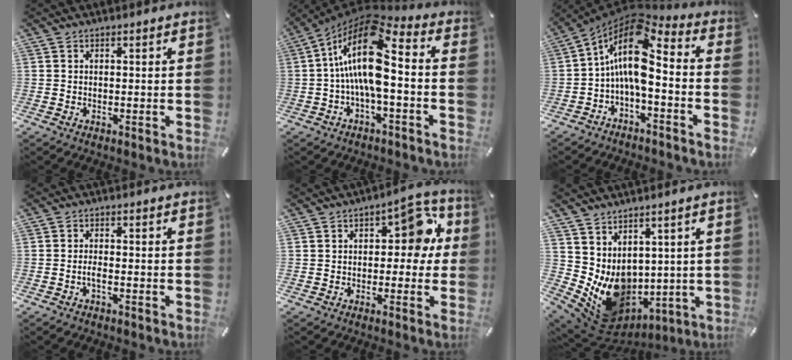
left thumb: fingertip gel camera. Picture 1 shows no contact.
{"total": 18.1, "force": [0.8, 7.7, 16.3], "torque": [-0.310, -0.013, 0.014]}
{"total": 13.6, "force": [0.4, 6.7, 11.8], "torque": [-0.232, -0.022, 0.004]}
{"total": 1.9, "force": [-1.1, 0.5, 1.5], "torque": [-0.028, 0.002, -0.019]}
{"total": 10.0, "force": [2.1, 5.8, 7.9], "torque": [-0.088, -0.007, 0.027]}
{"total": 9.8, "force": [1.6, 8.6, 4.2], "torque": [-0.092, -0.048, 0.044]}